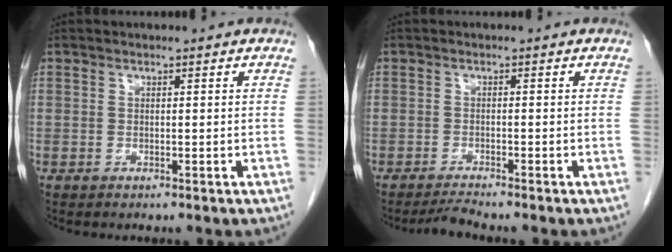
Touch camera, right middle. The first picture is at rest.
{"total": 2.1, "force": [-1.9, -0.7, 0.3], "torque": [-0.014, -0.013, -0.037]}